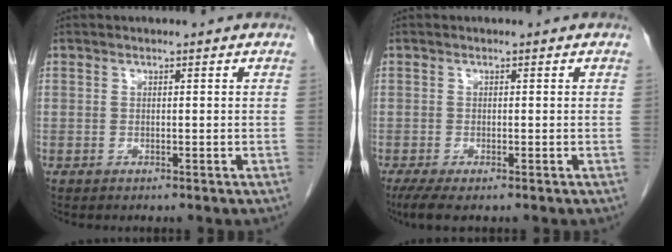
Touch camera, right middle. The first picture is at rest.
{"total": 3.0, "force": [-1.9, 0.7, 2.3], "torque": [-0.044, -0.010, -0.033]}